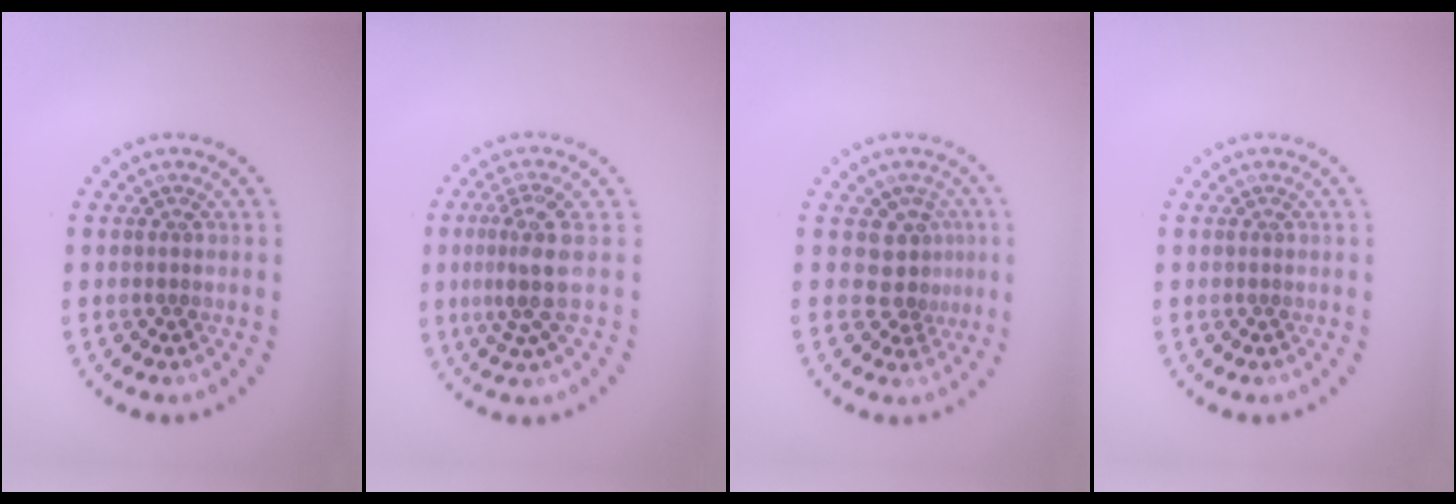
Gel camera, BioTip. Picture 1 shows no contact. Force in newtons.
{"total": 3.3, "press": 2.5, "slide": 2.1}
{"total": 2.9, "press": 2.1, "slide": 2.0}
{"total": 0.0}